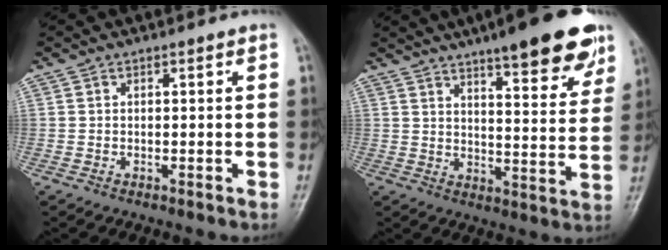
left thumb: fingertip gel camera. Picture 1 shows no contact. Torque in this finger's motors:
{"motor_torque": [0.50, 0.39, 1.43, -1.34, 0.04]}